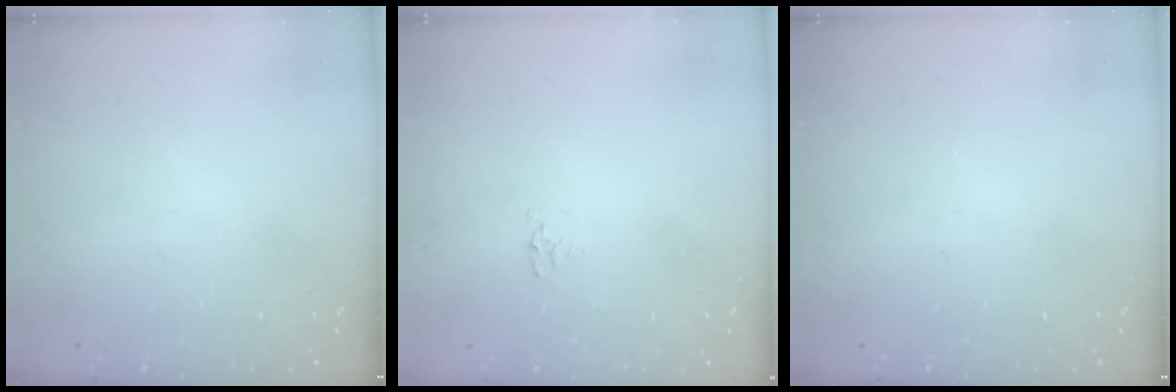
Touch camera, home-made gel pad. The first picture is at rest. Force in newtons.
{"total": 2.5, "press": 2.5, "slide": 0.4}
{"total": 0.0}